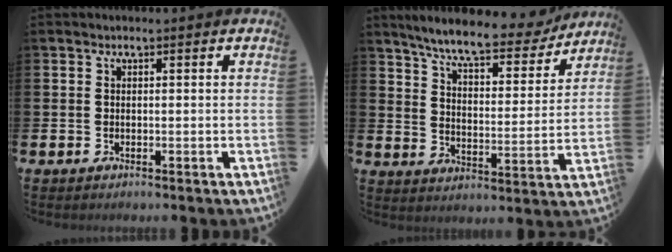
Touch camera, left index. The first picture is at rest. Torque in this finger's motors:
{"motor_torque": [1.04, -1.10, 0.70, 0.20]}